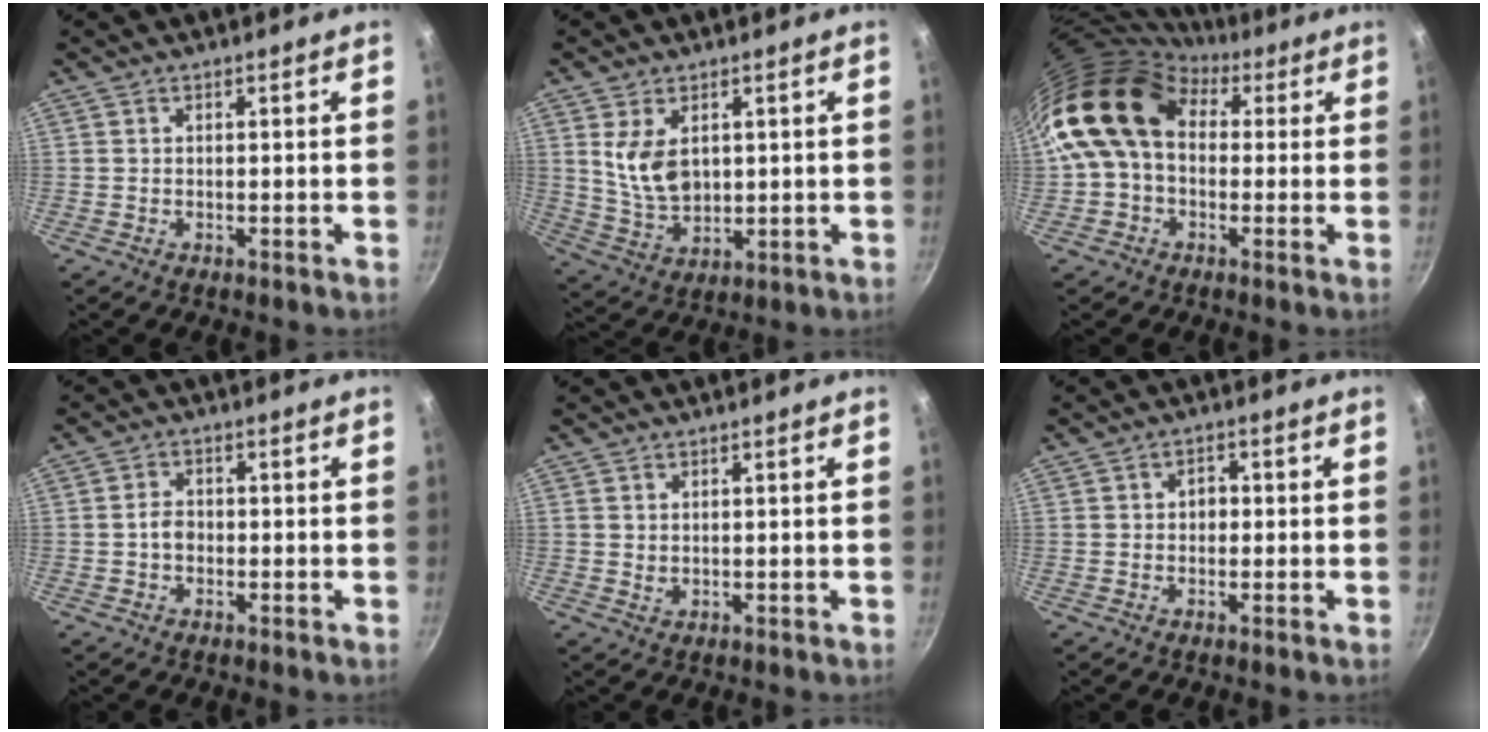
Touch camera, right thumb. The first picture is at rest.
{"total": 9.0, "force": [2.4, 5.7, 6.5], "torque": [-0.107, -0.026, 0.059]}
{"total": 14.7, "force": [2.4, 10.9, 9.6], "torque": [-0.147, 0.026, 0.023]}
{"total": 2.9, "force": [-0.5, 2.2, 1.8], "torque": [-0.018, 0.012, -0.009]}
{"total": 1.0, "force": [0.6, 0.6, 0.5], "torque": [-0.005, -0.008, 0.011]}
{"total": 2.5, "force": [0.1, 2.0, 1.5], "torque": [-0.010, 0.007, -0.001]}